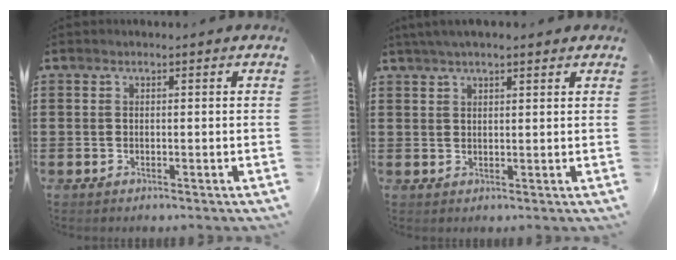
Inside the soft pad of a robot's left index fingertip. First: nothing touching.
{"total": 2.9, "force": [2.3, 0.6, 1.7], "torque": [-0.037, 0.007, 0.042]}